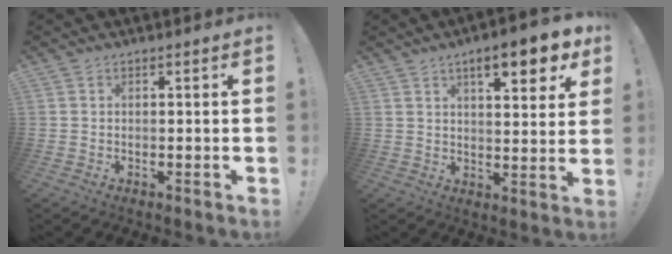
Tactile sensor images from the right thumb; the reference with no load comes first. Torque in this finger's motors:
{"motor_torque": [0.81, 2.83, 0.21, 0.30, 0.34]}